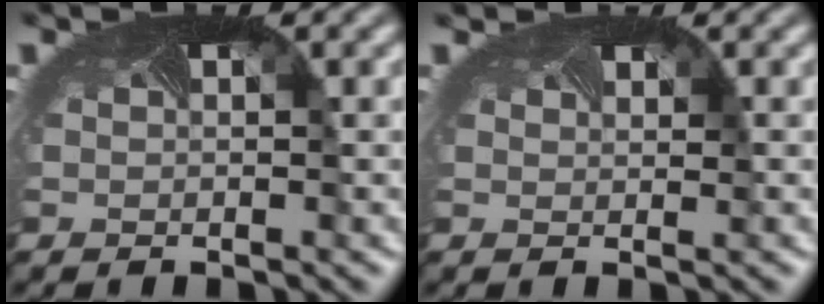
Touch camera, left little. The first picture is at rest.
{"total": 1.1, "force": [1.1, 0.1, -0.2], "torque": [-0.001, -0.005, 0.009]}